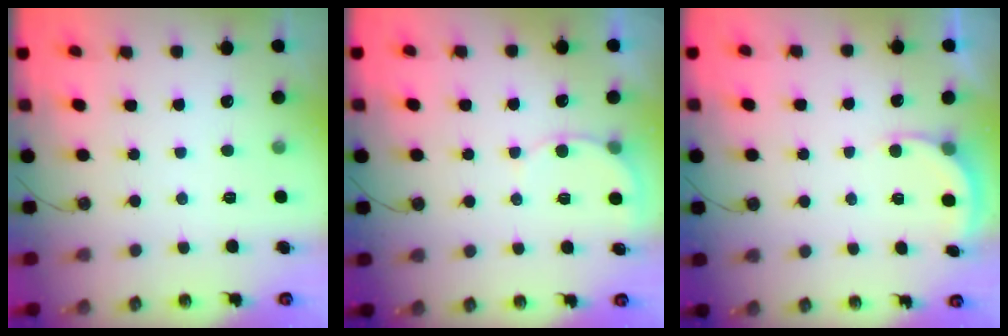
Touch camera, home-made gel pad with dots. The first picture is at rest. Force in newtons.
{"total": 5.3, "press": 5.3, "slide": 0.4}
{"total": 2.4, "press": 2.2, "slide": 0.9}